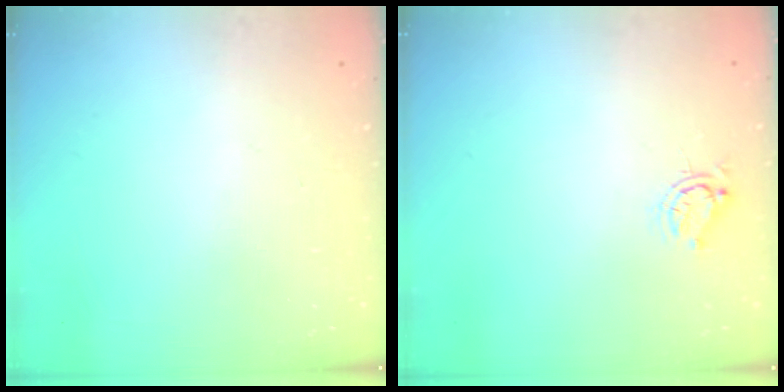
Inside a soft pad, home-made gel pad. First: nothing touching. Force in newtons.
{"total": 6.6, "press": 6.5, "slide": 1.2}